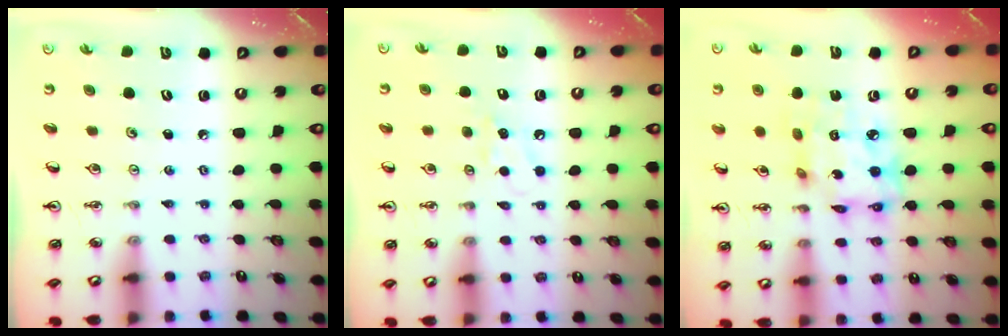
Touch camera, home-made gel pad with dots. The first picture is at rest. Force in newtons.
{"total": 5.1, "press": 4.9, "slide": 1.4}
{"total": 12.8, "press": 12.7, "slide": 1.7}